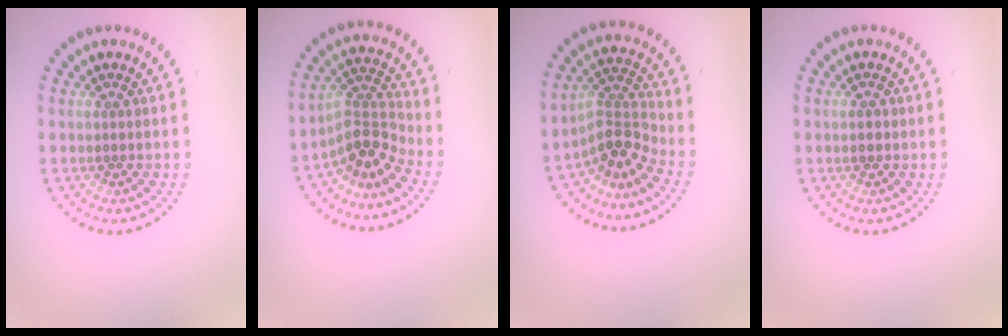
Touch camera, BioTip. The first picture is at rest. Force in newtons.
{"total": 3.8, "press": 2.6, "slide": 2.7}
{"total": 3.8, "press": 2.6, "slide": 2.7}
{"total": 1.4, "press": 1.4, "slide": 0.1}